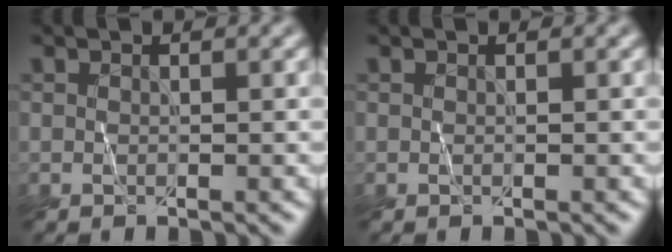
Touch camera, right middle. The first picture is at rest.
{"total": 0.0}